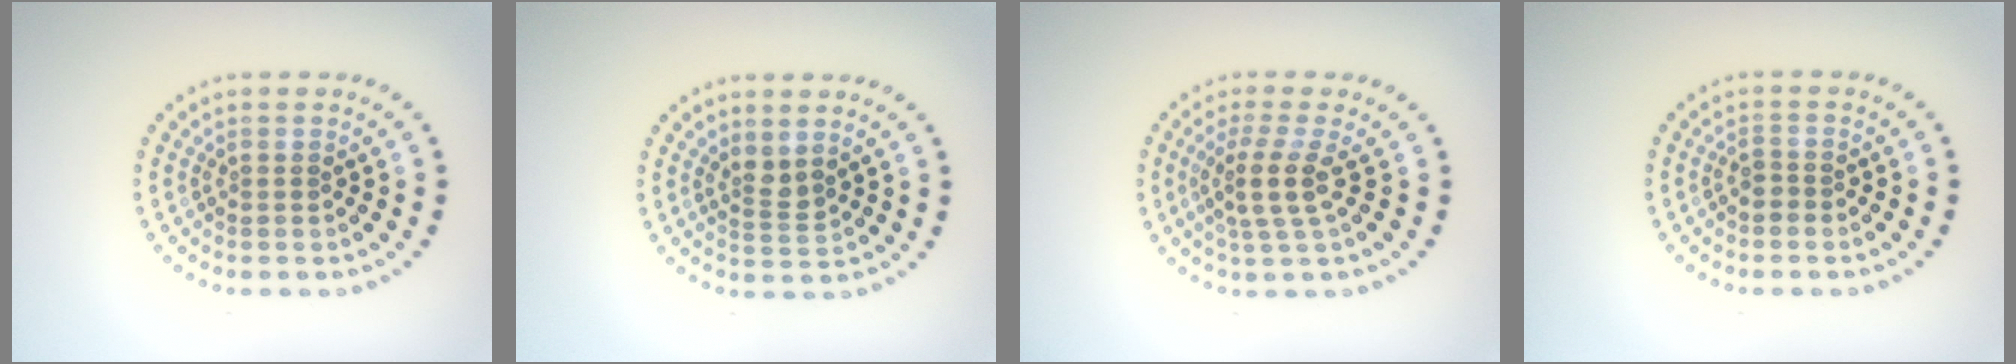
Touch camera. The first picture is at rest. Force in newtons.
{"total": 1.7, "press": 1.3, "slide": 1.1}
{"total": 3.3, "press": 2.5, "slide": 2.2}
{"total": 0.9, "press": 0.7, "slide": 0.6}